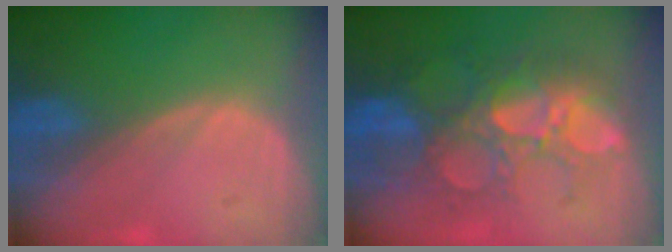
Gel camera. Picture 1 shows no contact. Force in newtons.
{"total": 11.0, "press": 9.9, "slide": 4.9}